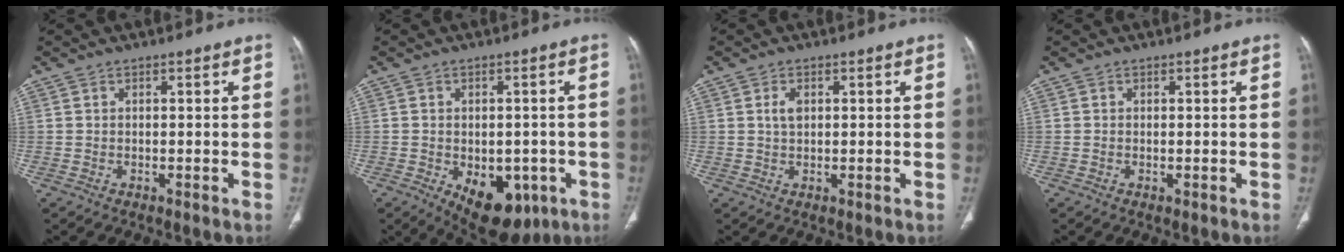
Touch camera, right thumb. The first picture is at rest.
{"total": 12.4, "force": [-4.9, 7.5, 8.6], "torque": [-0.095, 0.005, -0.051]}
{"total": 2.2, "force": [0.6, 1.3, 1.7], "torque": [-0.032, 0.001, 0.012]}
{"total": 0.0}